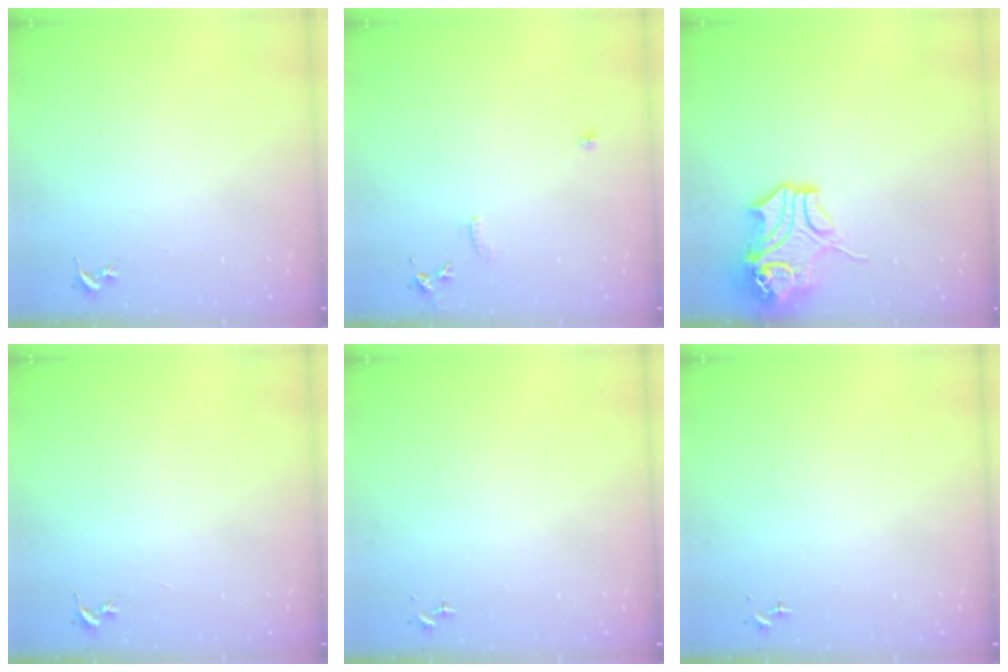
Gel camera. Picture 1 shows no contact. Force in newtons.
{"total": 7.5, "press": 7.5, "slide": 0.6}
{"total": 13.8, "press": 13.7, "slide": 2.0}
{"total": 0.0}
{"total": 0.0}
{"total": 0.0}